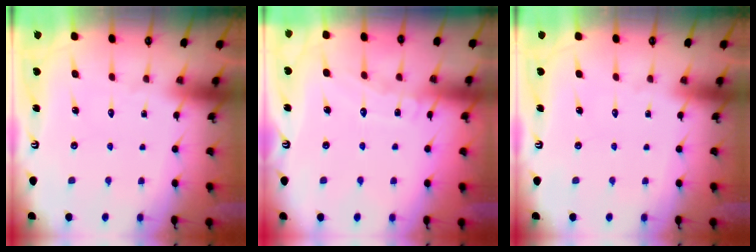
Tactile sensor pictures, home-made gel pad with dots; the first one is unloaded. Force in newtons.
{"total": 6.5, "press": 6.4, "slide": 0.6}
{"total": 0.0}